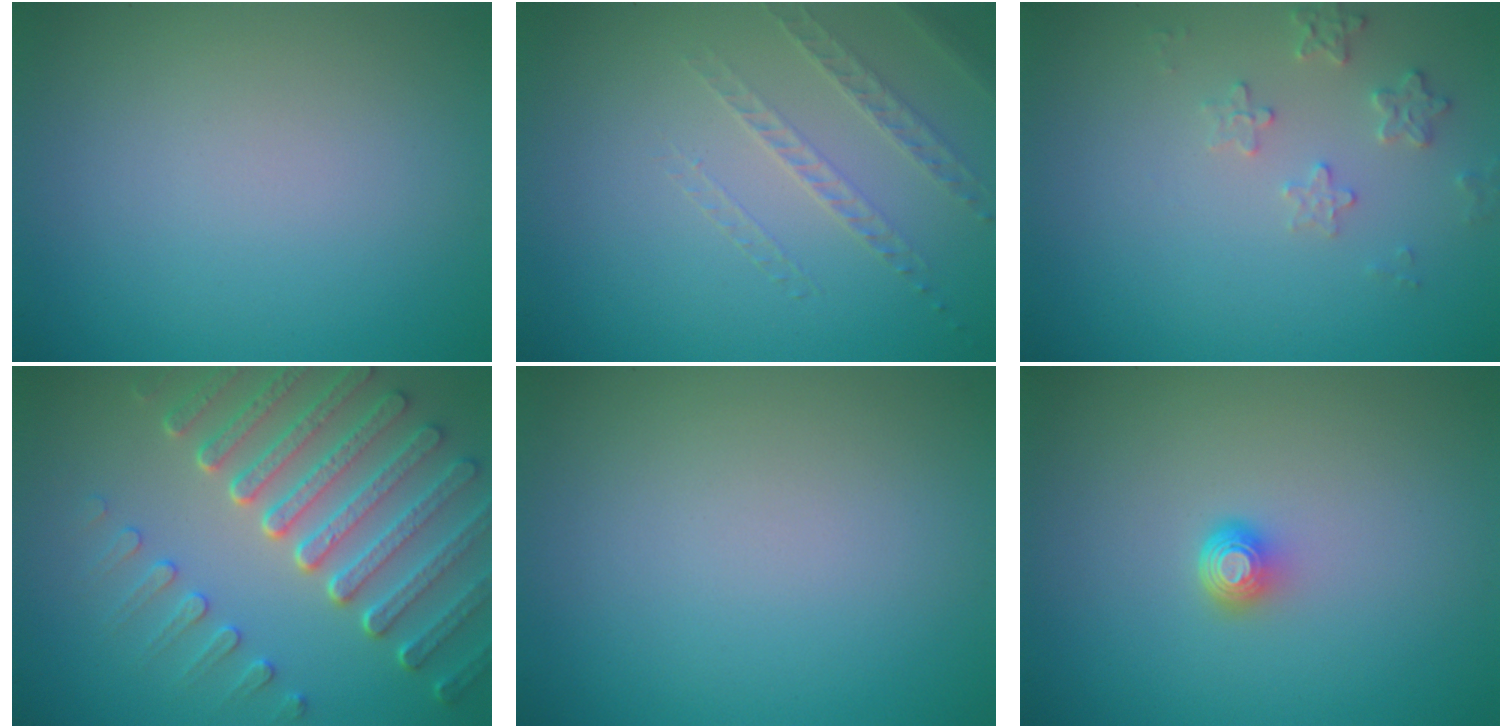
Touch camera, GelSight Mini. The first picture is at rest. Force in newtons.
{"total": 1.4, "press": 1.0, "slide": 0.9}
{"total": 1.9, "press": 1.8, "slide": 0.2}
{"total": 7.3, "press": 5.7, "slide": 4.6}
{"total": 0.0}
{"total": 1.6, "press": 1.1, "slide": 1.1}